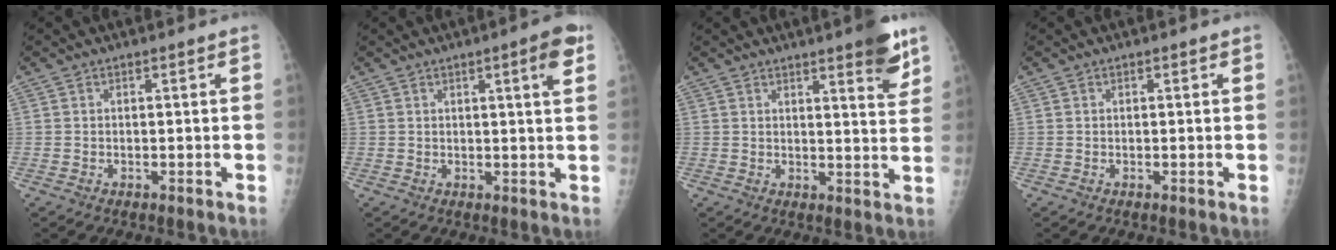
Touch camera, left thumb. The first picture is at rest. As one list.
[{"total": 5.1, "force": [2.3, 0.6, 4.5], "torque": [-0.057, -0.007, 0.027]}, {"total": 7.5, "force": [4.8, 1.5, 5.6], "torque": [-0.058, -0.028, 0.059]}, {"total": 0.0}]